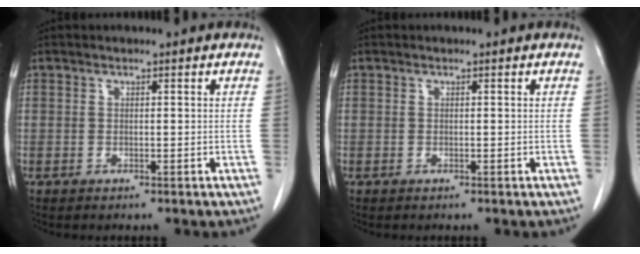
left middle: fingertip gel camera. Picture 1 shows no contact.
{"total": 0.0}